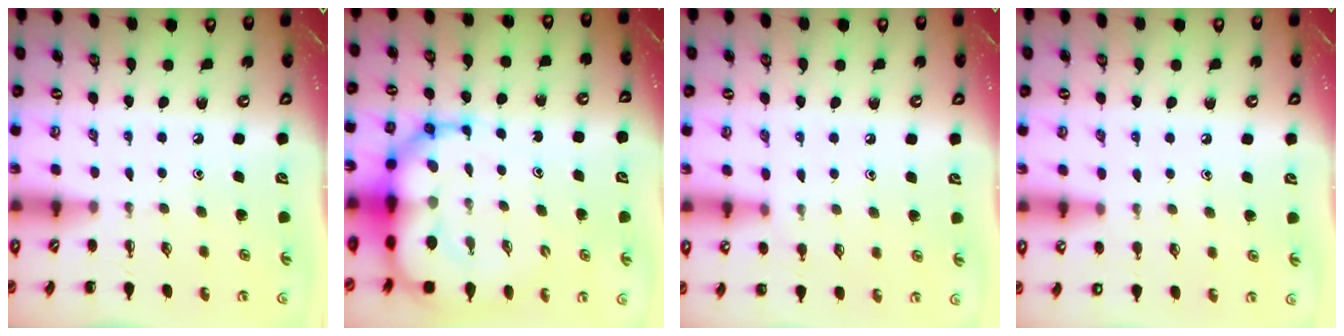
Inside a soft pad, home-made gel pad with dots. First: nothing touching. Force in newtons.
{"total": 13.4, "press": 12.9, "slide": 3.6}
{"total": 7.3, "press": 7.1, "slide": 1.3}
{"total": 7.1, "press": 6.8, "slide": 2.2}